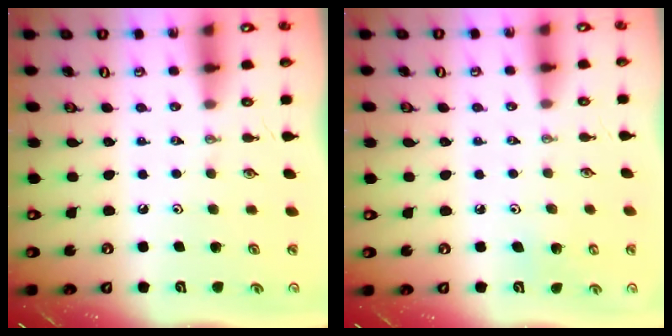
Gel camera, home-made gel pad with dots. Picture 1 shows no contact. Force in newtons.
{"total": 4.6, "press": 4.6, "slide": 0.3}